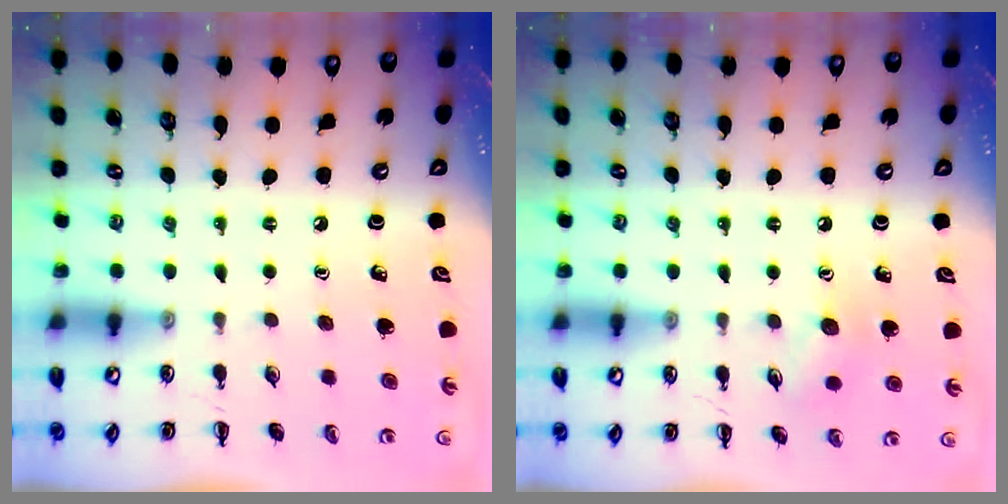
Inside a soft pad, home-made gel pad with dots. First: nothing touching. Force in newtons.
{"total": 7.5, "press": 7.4, "slide": 1.3}